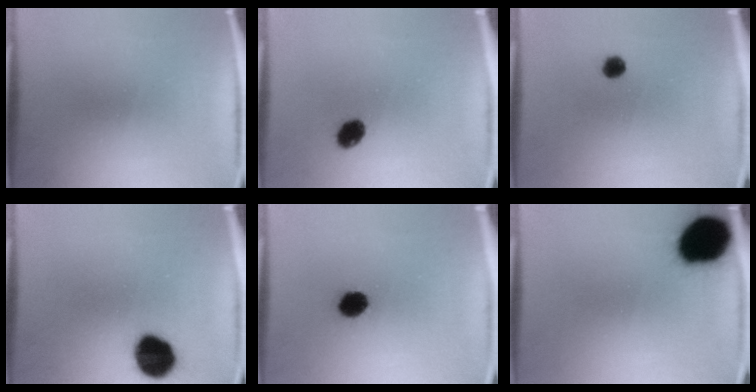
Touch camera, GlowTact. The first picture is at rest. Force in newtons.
{"total": 4.8}
{"total": 2.3}
{"total": 11.7}
{"total": 6.0}
{"total": 19.0}